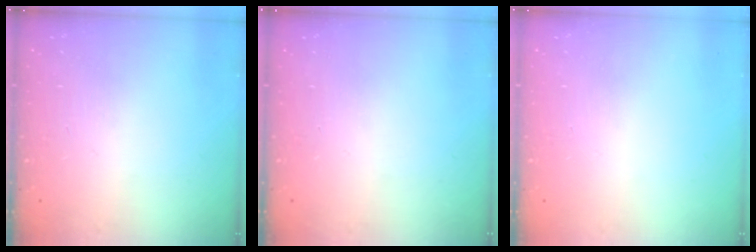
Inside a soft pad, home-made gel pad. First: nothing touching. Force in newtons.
{"total": 0.0}
{"total": 0.0}